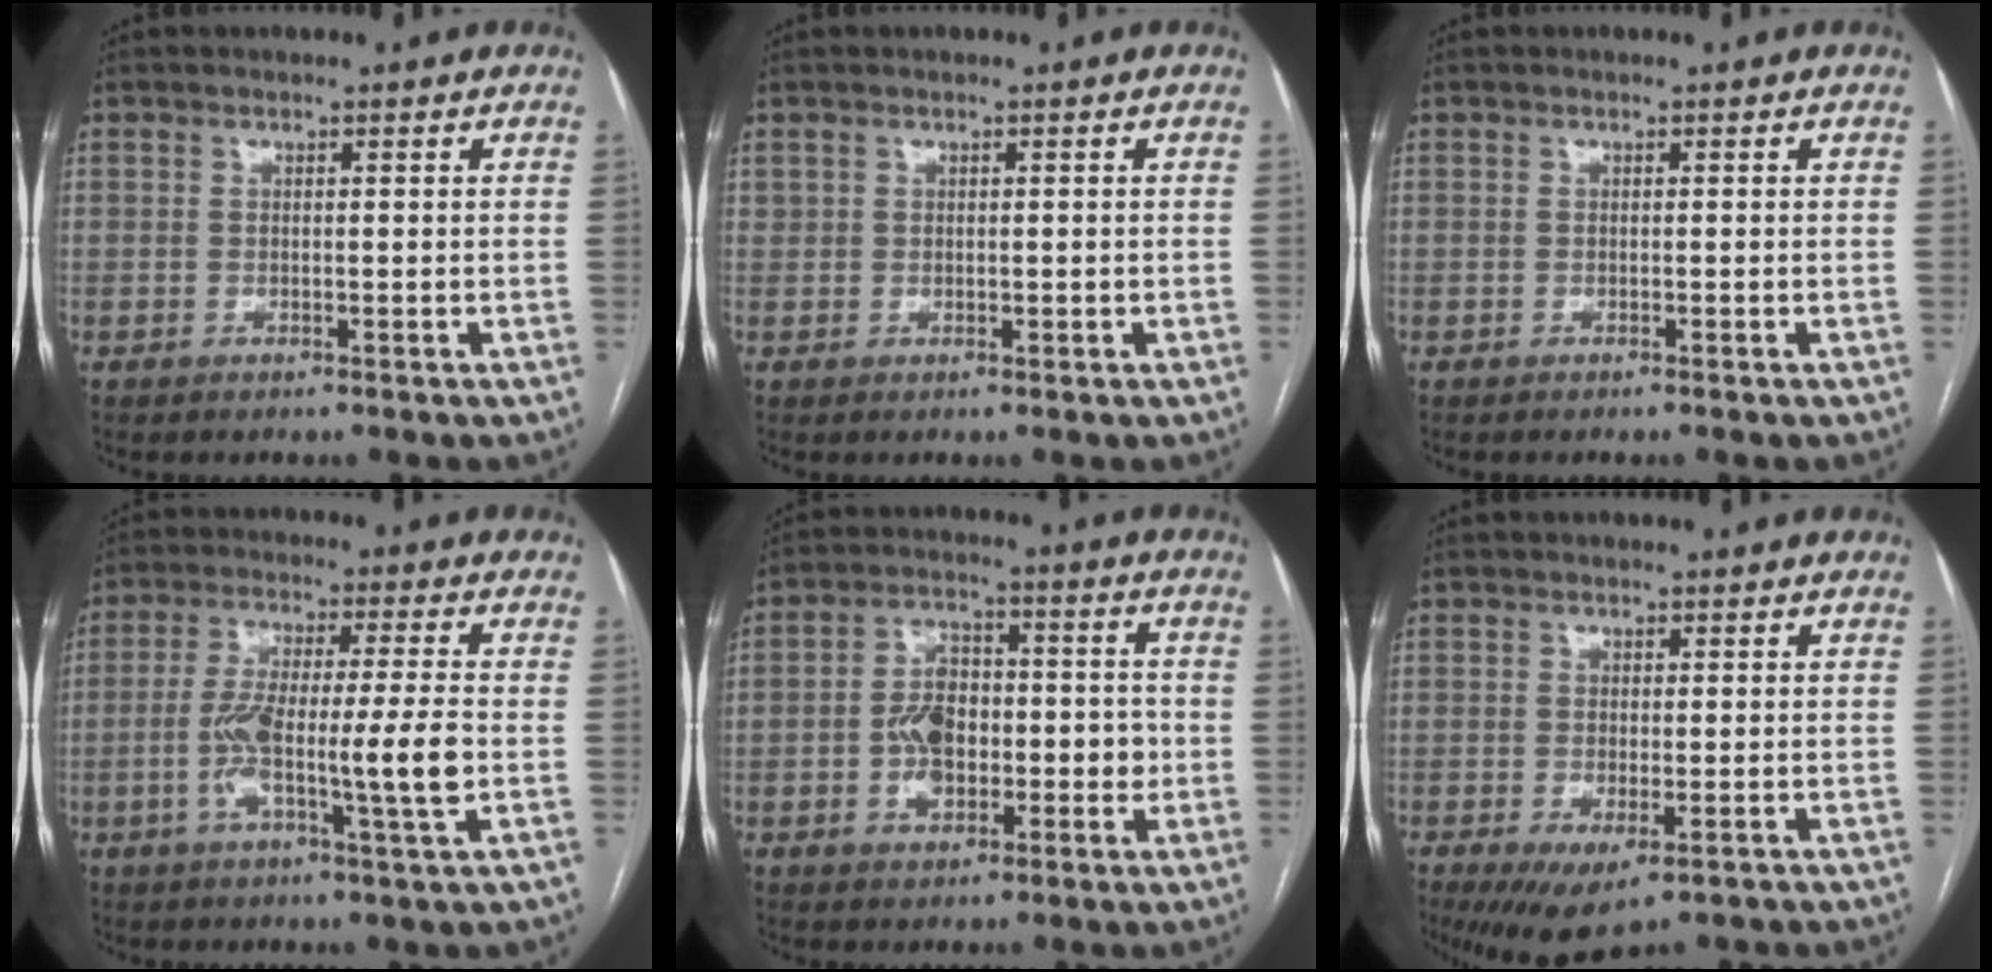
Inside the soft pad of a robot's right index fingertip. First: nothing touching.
{"total": 1.0, "force": [0.3, 0.8, 0.5], "torque": [-0.012, 0.005, 0.011]}
{"total": 0.0}
{"total": 12.1, "force": [-2.2, 0.5, 11.9], "torque": [-0.218, 0.002, -0.044]}
{"total": 9.5, "force": [-1.6, 5.6, 7.4], "torque": [-0.131, 0.031, -0.024]}
{"total": 6.1, "force": [-3.2, 2.2, 4.7], "torque": [-0.070, -0.016, -0.046]}